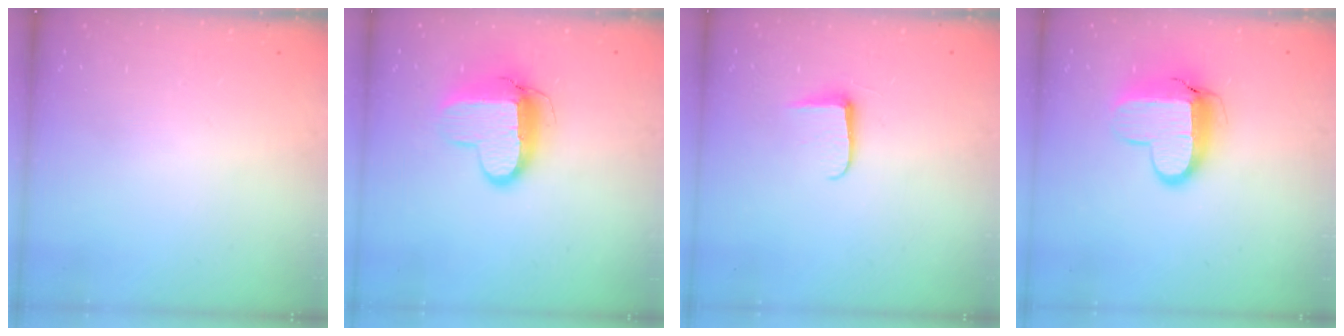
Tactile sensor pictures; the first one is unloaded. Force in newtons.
{"total": 12.0, "press": 12.0, "slide": 0.7}
{"total": 5.4, "press": 5.4, "slide": 0.7}
{"total": 12.6, "press": 12.6, "slide": 1.0}